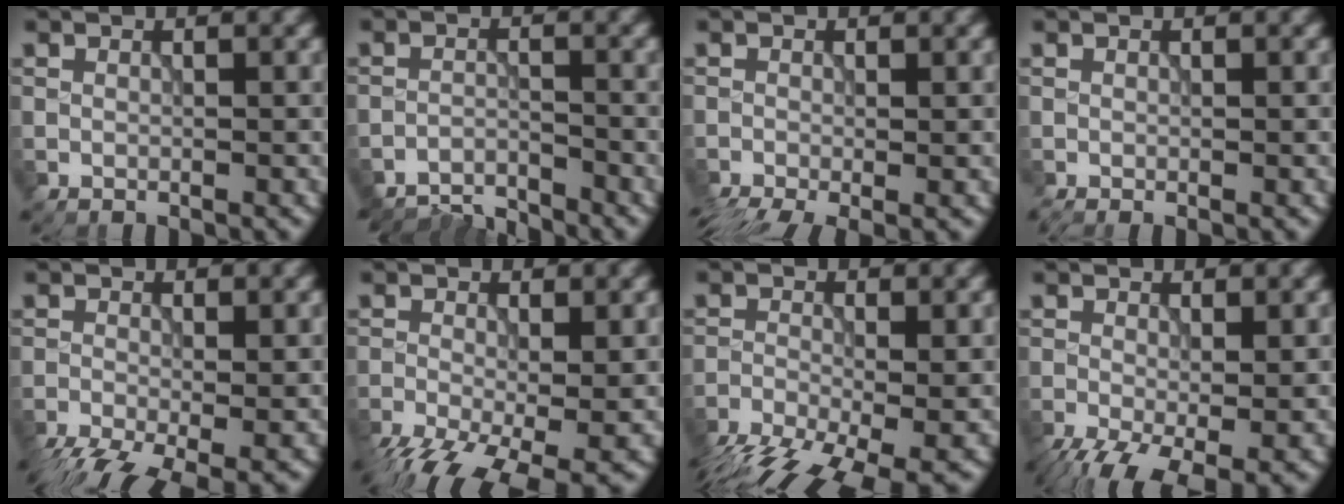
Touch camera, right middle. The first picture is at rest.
{"total": 4.3, "force": [-4.3, 0.4, 0.6], "torque": [-0.013, -0.010, -0.077]}
{"total": 5.1, "force": [-3.3, 1.5, 3.6], "torque": [-0.066, -0.023, -0.055]}
{"total": 0.6, "force": [-0.2, 0.1, 0.5], "torque": [-0.008, -0.004, -0.004]}
{"total": 6.6, "force": [-4.0, 2.1, 4.8], "torque": [-0.090, -0.024, -0.072]}
{"total": 9.9, "force": [-5.3, 3.9, 7.4], "torque": [-0.142, -0.040, -0.088]}
{"total": 10.3, "force": [-7.3, 3.4, 6.4], "torque": [-0.138, -0.047, -0.116]}
{"total": 7.7, "force": [-4.0, 2.9, 5.9], "torque": [-0.120, -0.028, -0.062]}